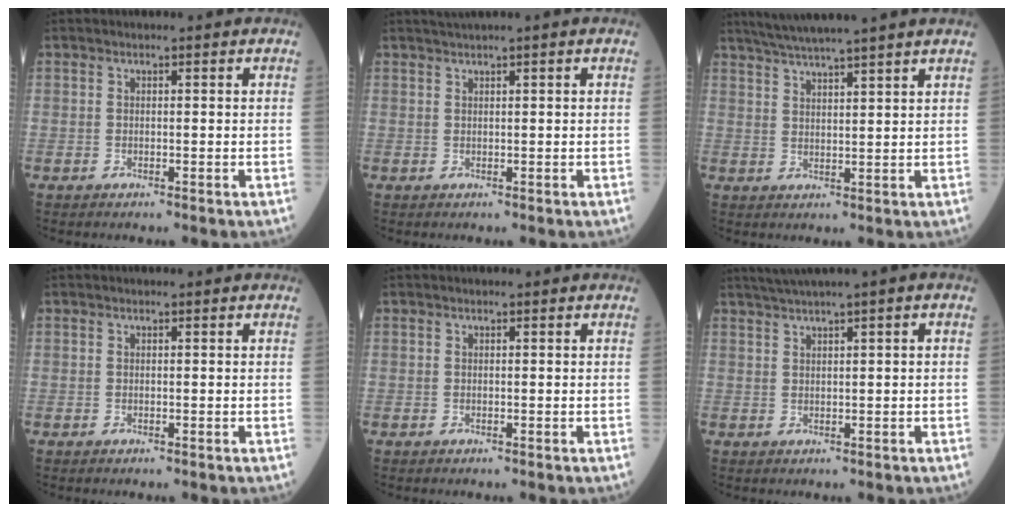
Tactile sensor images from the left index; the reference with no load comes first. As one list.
[{"total": 1.5, "force": [1.1, -0.5, 0.9], "torque": [-0.020, 0.006, 0.024]}, {"total": 9.7, "force": [8.4, -1.5, 4.7], "torque": [-0.081, 0.018, 0.124]}, {"total": 0.0}, {"total": 0.0}, {"total": 3.5, "force": [2.1, -0.6, 2.7], "torque": [-0.054, 0.012, 0.044]}]